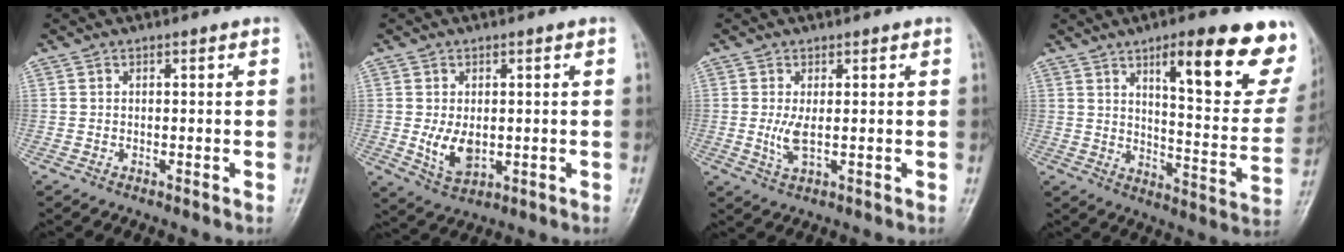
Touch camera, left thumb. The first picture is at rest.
{"total": 6.0, "force": [-0.2, 3.7, 4.7], "torque": [-0.076, -0.015, 0.007]}
{"total": 3.5, "force": [0.2, 1.1, 3.3], "torque": [-0.074, -0.008, 0.008]}
{"total": 21.3, "force": [12.1, 5.8, 16.6], "torque": [-0.174, -0.054, 0.170]}